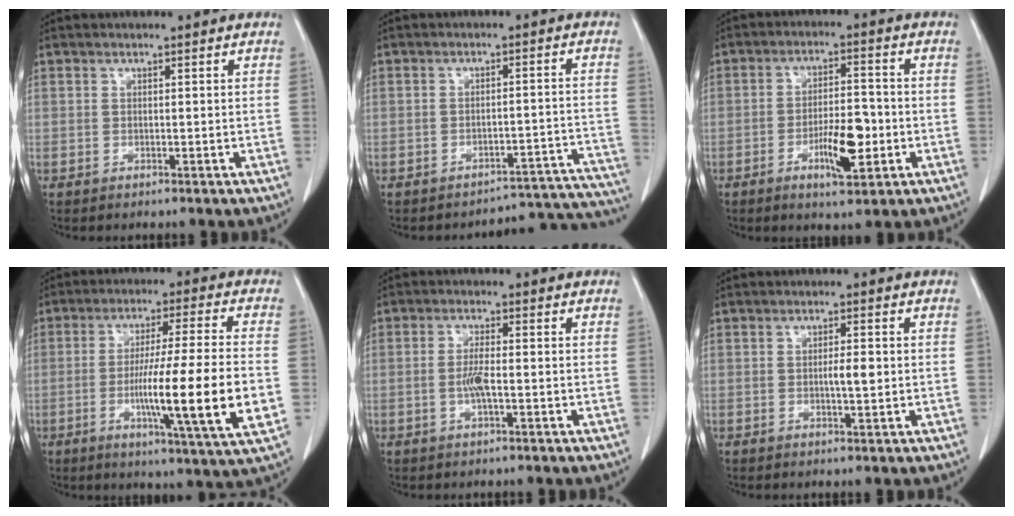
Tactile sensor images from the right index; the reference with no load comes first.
{"total": 12.2, "force": [-12.0, 2.1, -1.4], "torque": [0.048, 0.057, -0.136]}
{"total": 7.7, "force": [-2.6, 2.2, 6.9], "torque": [-0.121, 0.000, -0.040]}
{"total": 16.6, "force": [-3.3, -0.6, 16.3], "torque": [-0.264, -0.017, -0.058]}
{"total": 3.2, "force": [-0.7, 0.3, 3.1], "torque": [-0.069, -0.003, -0.014]}
{"total": 2.4, "force": [-0.1, 0.4, 2.3], "torque": [-0.042, 0.000, -0.003]}